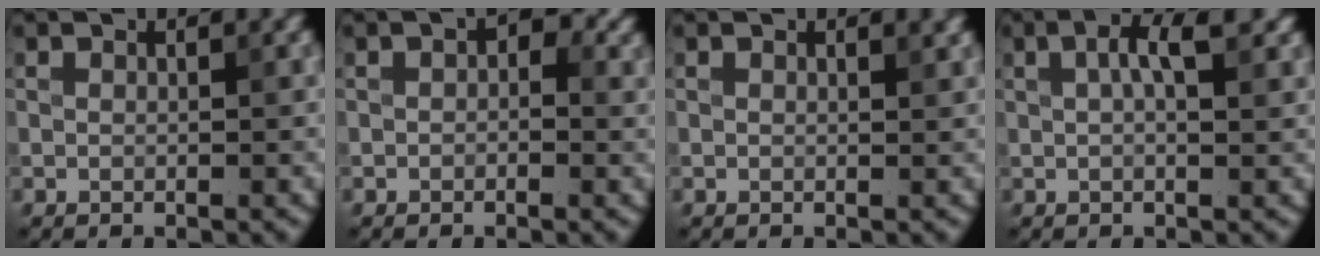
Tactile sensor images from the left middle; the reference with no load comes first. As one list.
[{"total": 2.7, "force": [0.4, 1.7, 2.1], "torque": [-0.016, 0.004, -0.001]}, {"total": 0.7, "force": [0.5, 0.2, 0.5], "torque": [-0.004, 0.000, 0.008]}, {"total": 4.1, "force": [1.4, 1.6, 3.5], "torque": [-0.064, 0.009, 0.020]}]